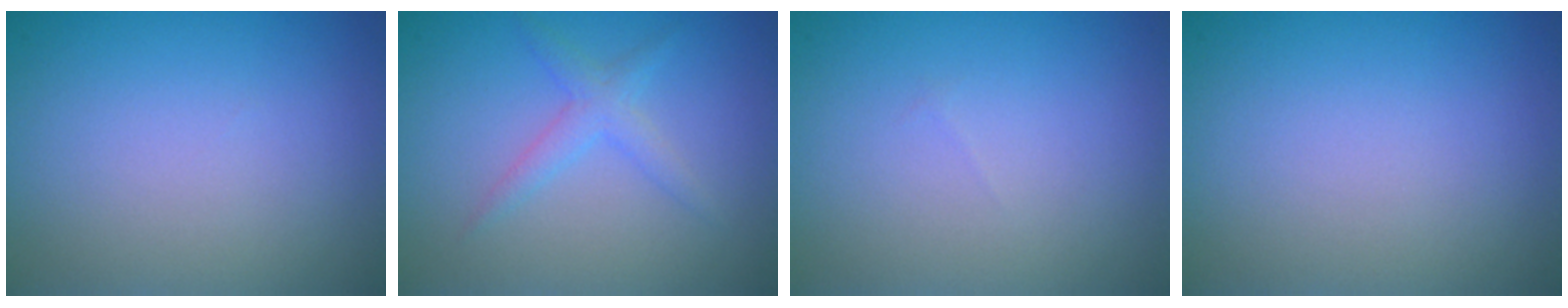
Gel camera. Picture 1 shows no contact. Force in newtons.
{"total": 1.8, "press": 1.8, "slide": 0.2}
{"total": 0.0}
{"total": 0.0}